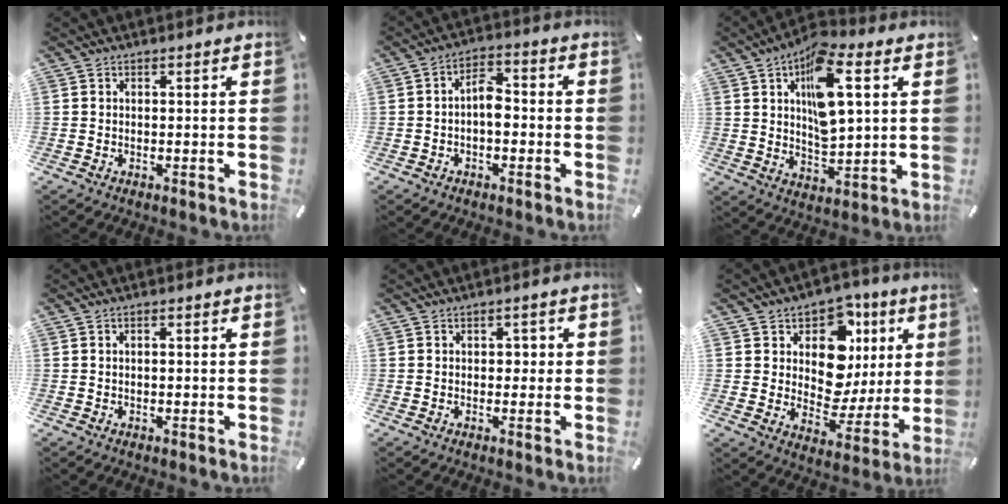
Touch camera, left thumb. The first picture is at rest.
{"total": 5.7, "force": [-1.4, 3.3, 4.4], "torque": [-0.067, 0.017, -0.027]}
{"total": 14.6, "force": [5.6, 6.7, 11.7], "torque": [-0.202, -0.014, 0.092]}
{"total": 1.2, "force": [0.0, 0.5, 1.1], "torque": [-0.020, 0.003, -0.001]}
{"total": 2.1, "force": [-0.2, 1.6, 1.4], "torque": [-0.020, 0.005, -0.009]}
{"total": 13.5, "force": [5.4, 9.9, 7.3], "torque": [-0.101, -0.052, 0.096]}